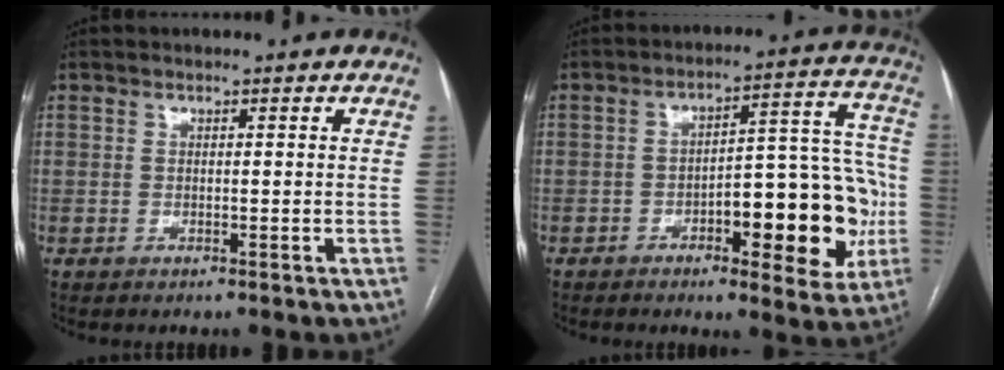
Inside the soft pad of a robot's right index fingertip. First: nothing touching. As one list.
[{"total": 16.4, "force": [-4.5, 5.4, 14.8], "torque": [-0.178, 0.035, -0.056]}]